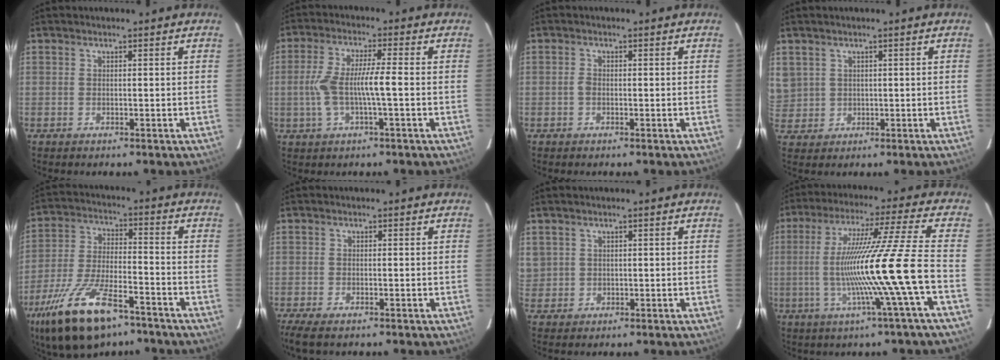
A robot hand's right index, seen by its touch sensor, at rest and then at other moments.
{"total": 7.2, "force": [-0.9, 0.7, 7.1], "torque": [-0.150, 0.012, -0.018]}
{"total": 0.9, "force": [-0.3, 0.6, 0.6], "torque": [-0.015, 0.002, -0.006]}
{"total": 6.7, "force": [2.3, 6.2, 1.4], "torque": [-0.060, 0.014, 0.063]}
{"total": 15.5, "force": [-10.2, 4.4, 10.8], "torque": [-0.226, -0.023, -0.185]}
{"total": 5.5, "force": [-4.2, 1.6, 3.2], "torque": [-0.055, -0.015, -0.066]}
{"total": 2.6, "force": [1.0, 2.4, 0.3], "torque": [0.001, 0.008, 0.021]}
{"total": 15.8, "force": [-3.6, -3.2, 15.0], "torque": [-0.270, -0.003, -0.067]}